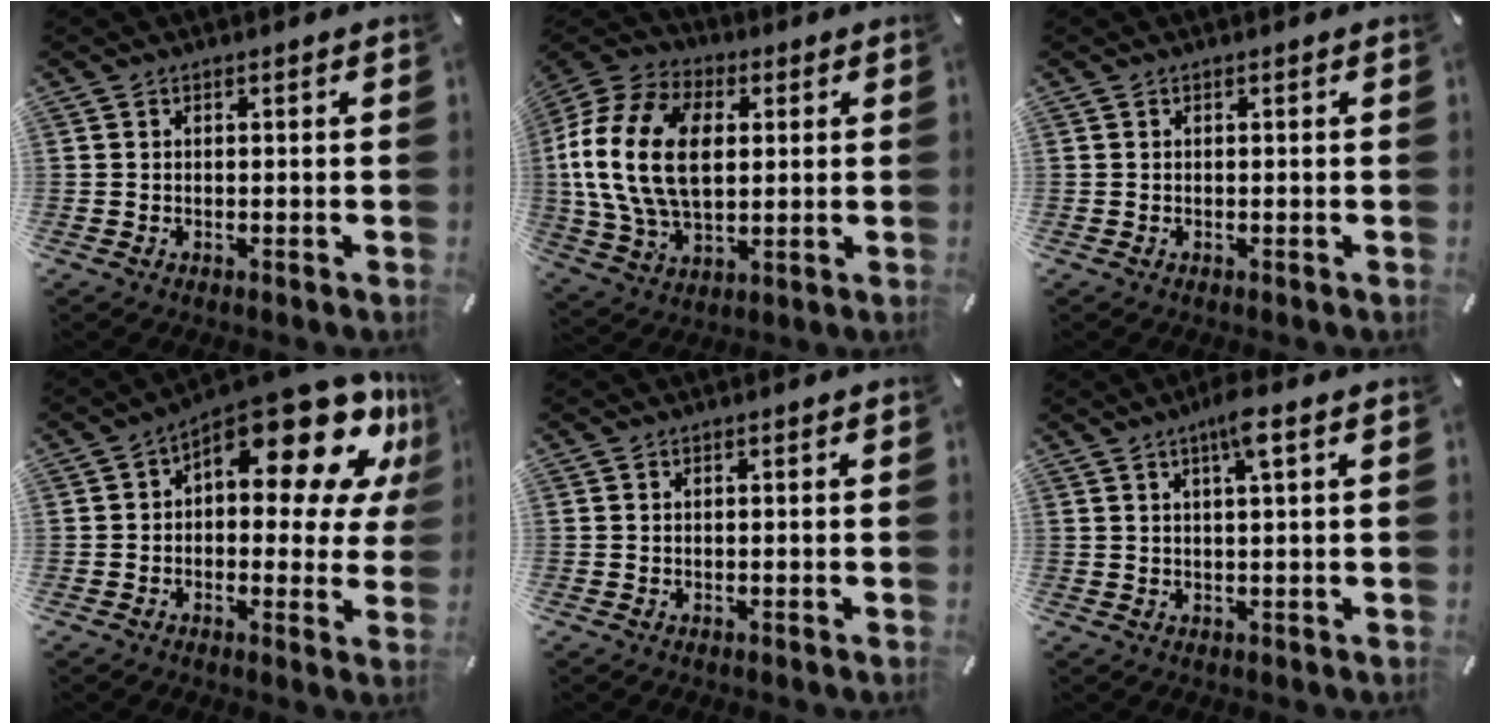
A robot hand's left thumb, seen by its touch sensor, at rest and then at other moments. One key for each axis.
{"total": 19.8, "fx": 2.0, "fy": 13.3, "fz": 14.4, "tx": -0.321, "ty": 0.009, "tz": 0.032}
{"total": 0.0}
{"total": 19.4, "fx": 10.7, "fy": 8.0, "fz": 14.0, "tx": -0.196, "ty": -0.085, "tz": 0.178}
{"total": 0.0}
{"total": 5.2, "fx": 2.6, "fy": 0.5, "fz": 4.5, "tx": -0.084, "ty": -0.001, "tz": 0.040}